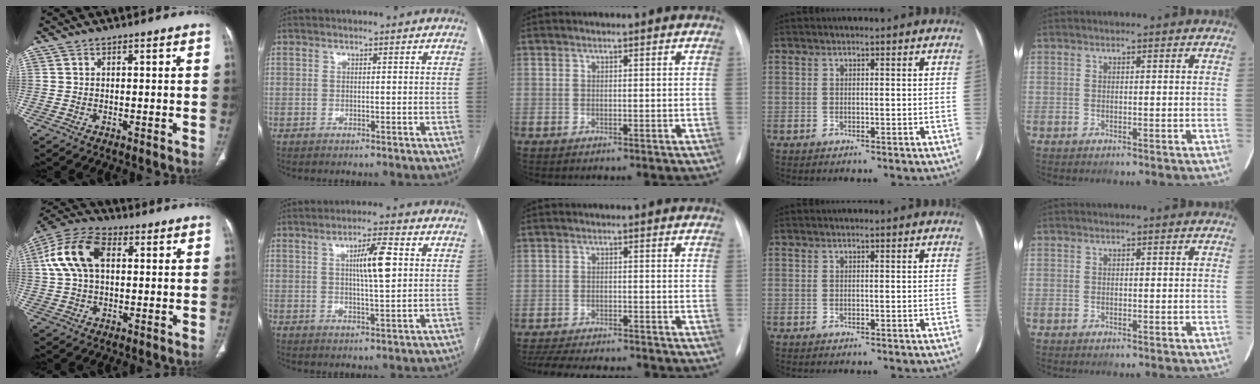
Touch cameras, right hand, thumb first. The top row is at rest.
{"thumb": {"total": 12.8, "force": [2.7, 7.8, 9.7], "torque": [-0.201, 0.028, 0.045]}, "index": {"total": 6.9, "force": [1.6, 0.8, 6.7], "torque": [-0.113, 0.006, 0.027]}, "middle": {"total": 14.3, "force": [-12.9, 2.8, 5.4], "torque": [-0.114, -0.010, -0.178]}}